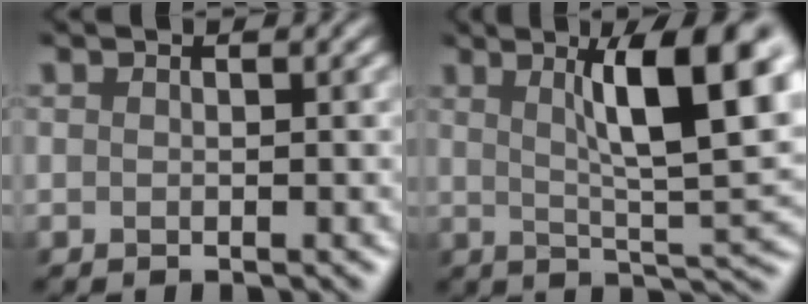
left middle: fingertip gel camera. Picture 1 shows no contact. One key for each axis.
{"total": 10.8, "fx": 3.2, "fy": 2.4, "fz": 10.0, "tx": -0.132, "ty": 0.005, "tz": 0.054}